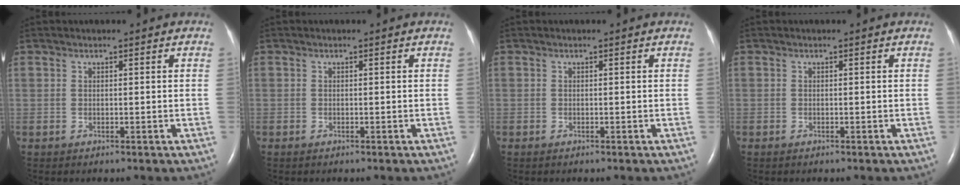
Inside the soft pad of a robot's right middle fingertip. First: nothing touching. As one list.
[{"total": 0.0}, {"total": 0.0}, {"total": 0.0}]